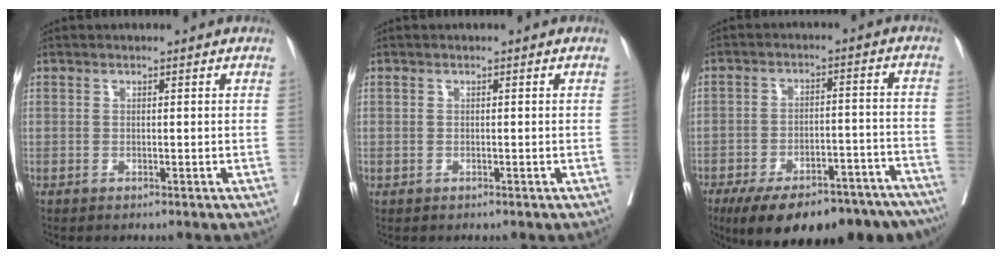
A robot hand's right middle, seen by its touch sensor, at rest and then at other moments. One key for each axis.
{"total": 0.0}
{"total": 22.6, "fx": -17.8, "fy": 7.6, "fz": 11.6, "tx": -0.138, "ty": 0.004, "tz": -0.240}